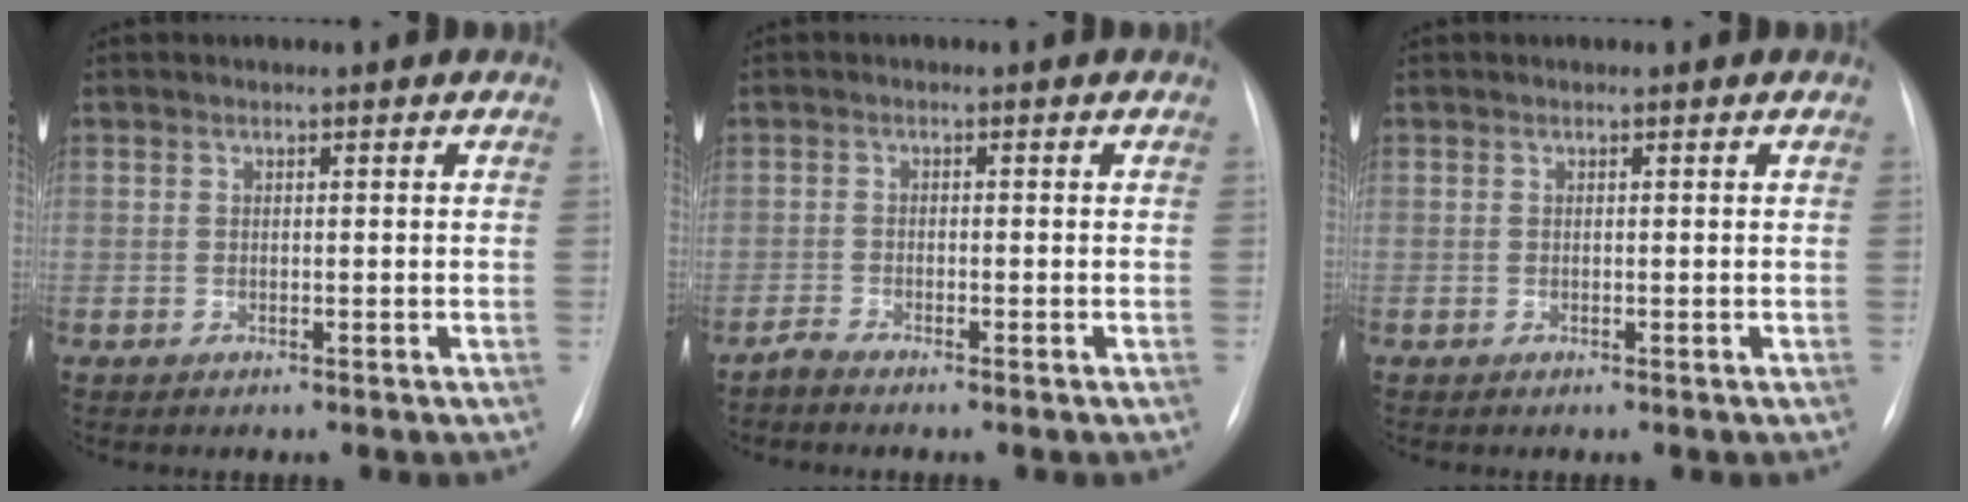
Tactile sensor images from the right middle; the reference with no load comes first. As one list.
[{"total": 1.3, "force": [-1.3, -0.2, 0.4], "torque": [-0.019, -0.006, -0.025]}, {"total": 0.0}]